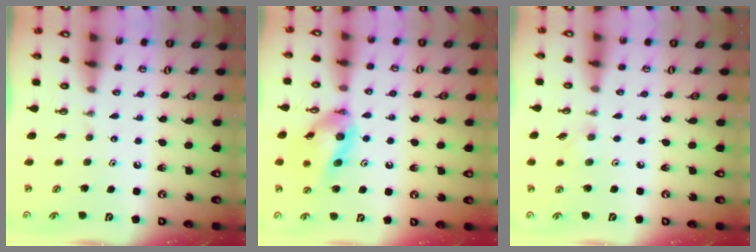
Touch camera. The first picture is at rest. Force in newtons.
{"total": 13.4, "press": 13.2, "slide": 2.6}
{"total": 5.3, "press": 5.1, "slide": 1.2}